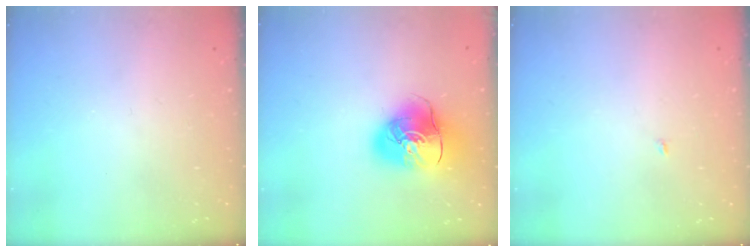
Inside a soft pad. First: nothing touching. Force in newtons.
{"total": 11.7, "press": 11.5, "slide": 1.8}
{"total": 1.9, "press": 1.9, "slide": 0.2}